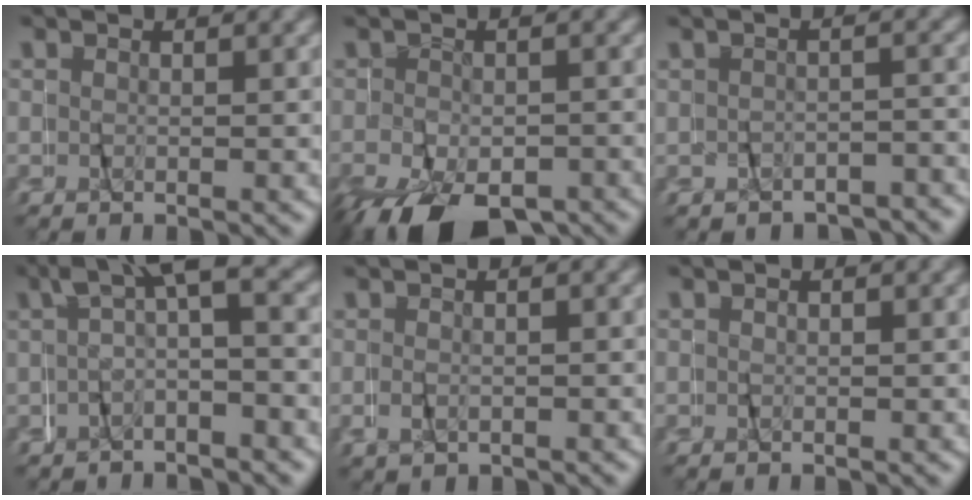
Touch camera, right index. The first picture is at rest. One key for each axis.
{"total": 9.1, "fx": -5.7, "fy": 5.0, "fz": 5.0, "tx": -0.107, "ty": -0.044, "tz": -0.070}
{"total": 2.9, "fx": -2.3, "fy": 1.7, "fz": 0.5, "tx": -0.021, "ty": 0.006, "tz": -0.043}
{"total": 2.9, "fx": 0.6, "fy": 0.2, "fz": 2.8, "tx": -0.039, "ty": 0.020, "tz": -0.004}
{"total": 1.0, "fx": -0.7, "fy": 0.4, "fz": 0.5, "tx": -0.021, "ty": -0.006, "tz": -0.006}
{"total": 0.0}